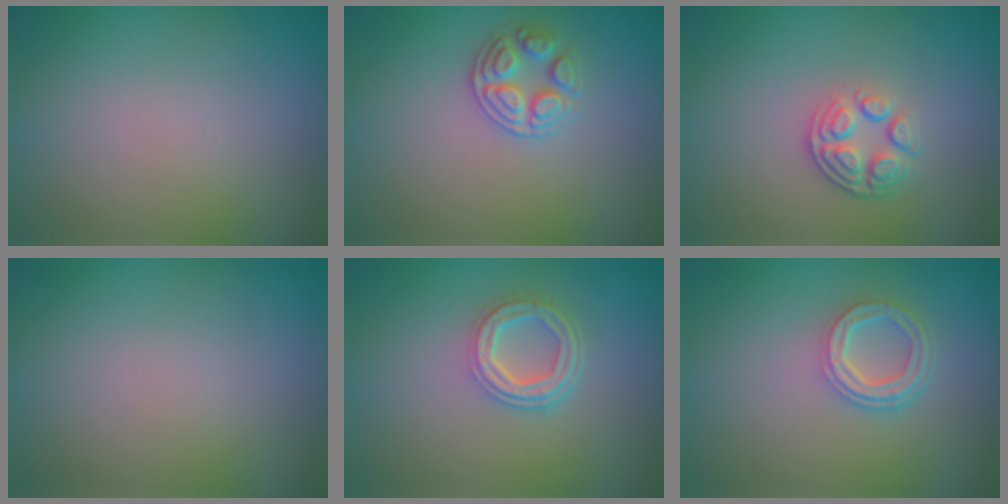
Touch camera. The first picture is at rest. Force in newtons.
{"total": 2.6, "press": 2.6, "slide": 0.5}
{"total": 4.0, "press": 2.8, "slide": 2.8}
{"total": 0.0}
{"total": 3.9, "press": 2.9, "slide": 2.6}
{"total": 3.8, "press": 2.9, "slide": 2.5}